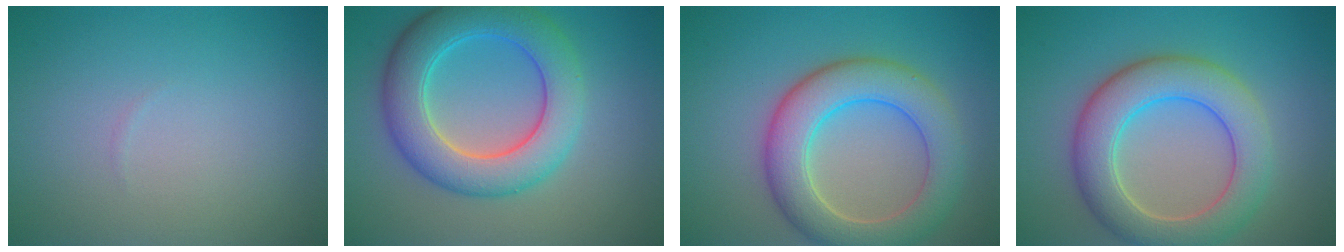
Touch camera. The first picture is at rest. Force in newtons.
{"total": 7.7, "press": 7.7, "slide": 0.3}
{"total": 7.1, "press": 7.1, "slide": 0.3}
{"total": 7.1, "press": 7.1, "slide": 0.8}